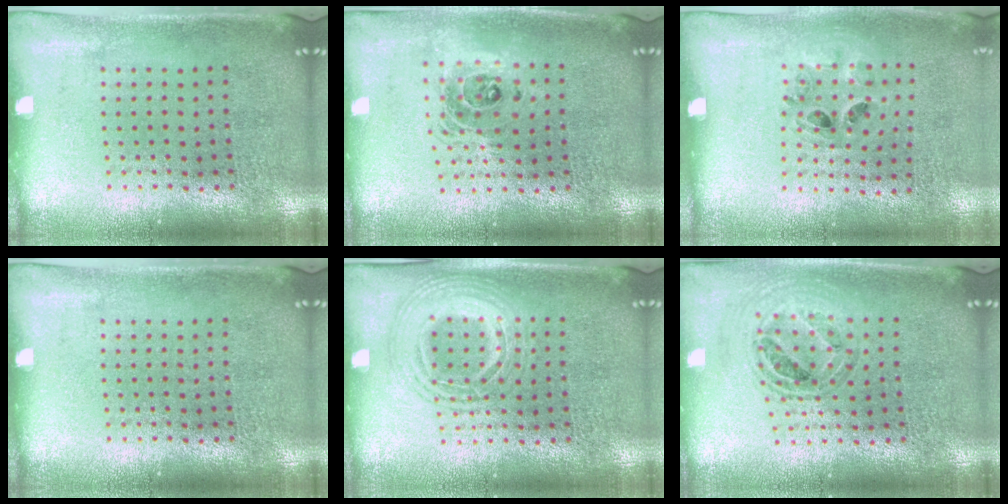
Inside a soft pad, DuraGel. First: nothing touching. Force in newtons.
{"total": 1.4, "press": 1.2, "slide": 0.7}
{"total": 1.0, "press": 0.8, "slide": 0.5}
{"total": 0.0}
{"total": 1.7, "press": 1.7, "slide": 0.1}
{"total": 0.7, "press": 0.7, "slide": 0.0}